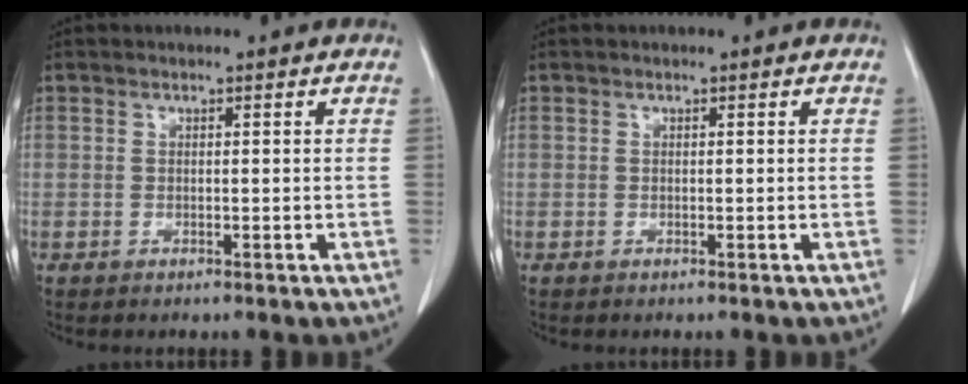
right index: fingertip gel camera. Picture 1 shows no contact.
{"total": 0.0}